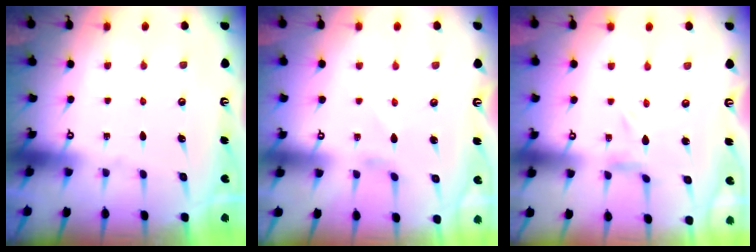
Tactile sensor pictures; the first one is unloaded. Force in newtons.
{"total": 1.0, "press": 1.0, "slide": 0.3}
{"total": 0.0}